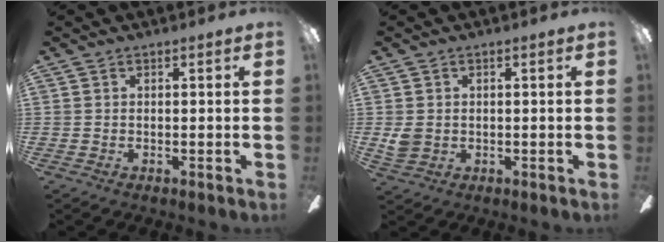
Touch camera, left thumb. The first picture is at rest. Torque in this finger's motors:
{"motor_torque": [0.34, 0.50, 0.26, -0.45, -0.01]}